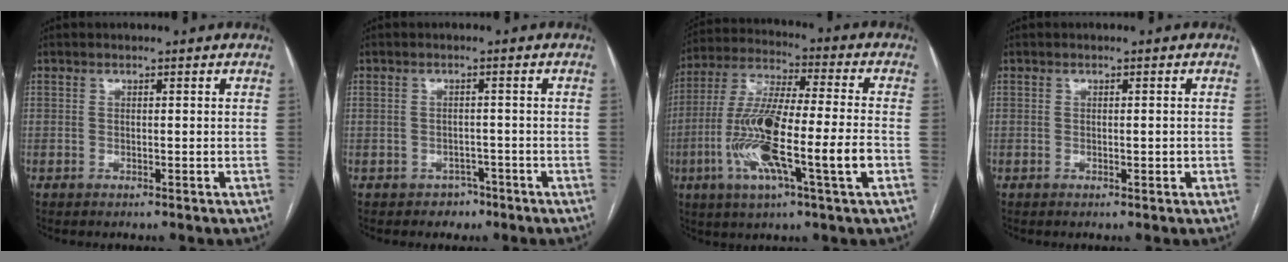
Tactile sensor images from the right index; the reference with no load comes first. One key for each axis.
{"total": 2.5, "fx": -1.6, "fy": 1.9, "fz": 0.1, "tx": -0.002, "ty": 0.011, "tz": -0.019}
{"total": 17.4, "fx": -4.8, "fy": 1.1, "fz": 16.7, "tx": -0.330, "ty": -0.008, "tz": -0.085}
{"total": 1.5, "fx": -0.3, "fy": 0.6, "fz": 1.3, "tx": -0.024, "ty": 0.001, "tz": 0.002}